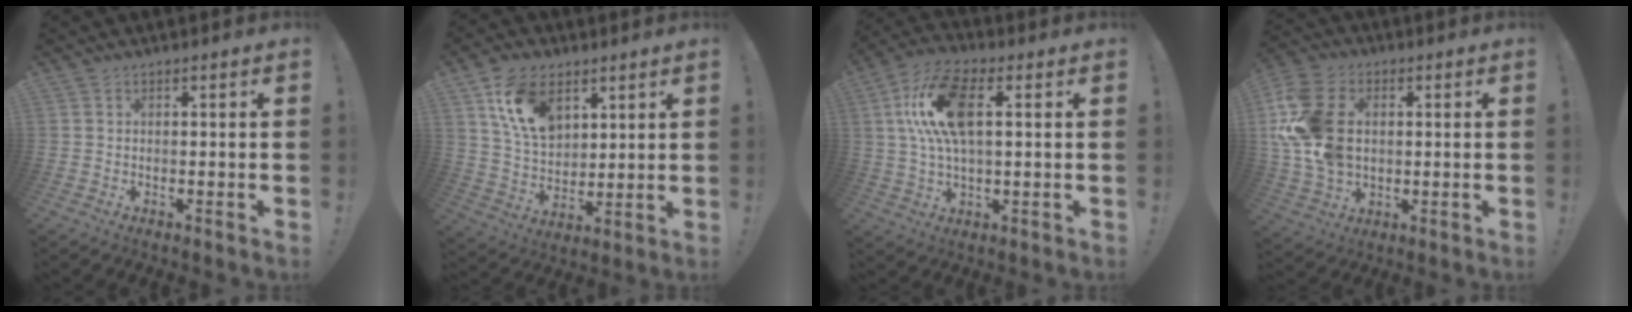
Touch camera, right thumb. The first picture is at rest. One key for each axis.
{"total": 14.8, "fx": 7.2, "fy": 9.9, "fz": 8.3, "tx": -0.148, "ty": -0.023, "tz": 0.140}
{"total": 15.8, "fx": 3.2, "fy": 7.4, "fz": 13.6, "tx": -0.261, "ty": 0.000, "tz": 0.053}
{"total": 19.0, "fx": 2.3, "fy": 13.7, "fz": 13.0, "tx": -0.264, "ty": 0.003, "tz": 0.048}